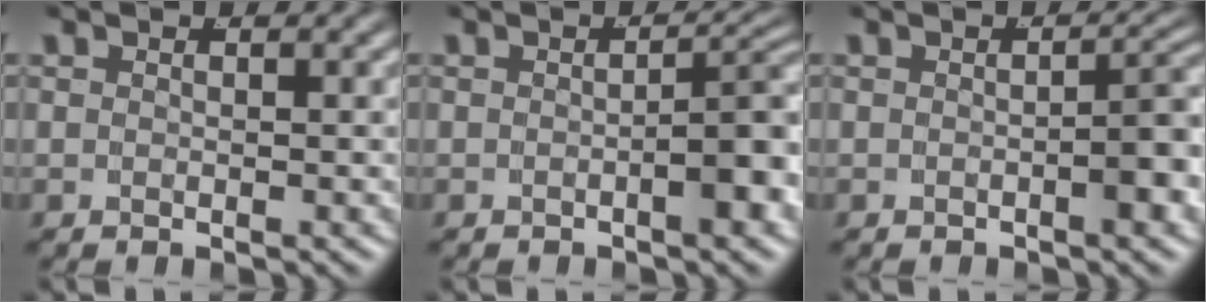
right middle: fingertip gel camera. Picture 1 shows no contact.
{"total": 4.0, "force": [-1.3, 1.1, 3.6], "torque": [-0.034, 0.005, -0.022]}
{"total": 2.8, "force": [-1.1, 0.6, 2.5], "torque": [-0.028, 0.003, -0.017]}